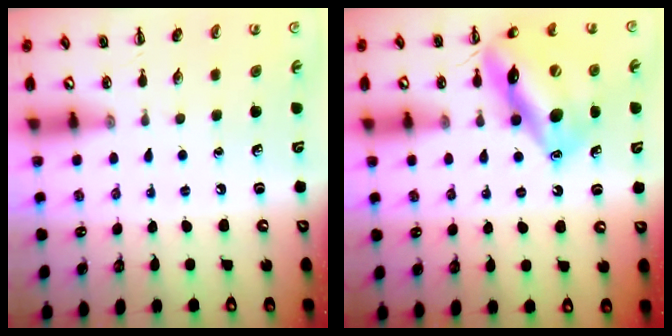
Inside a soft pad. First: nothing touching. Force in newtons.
{"total": 15.9, "press": 15.7, "slide": 2.4}